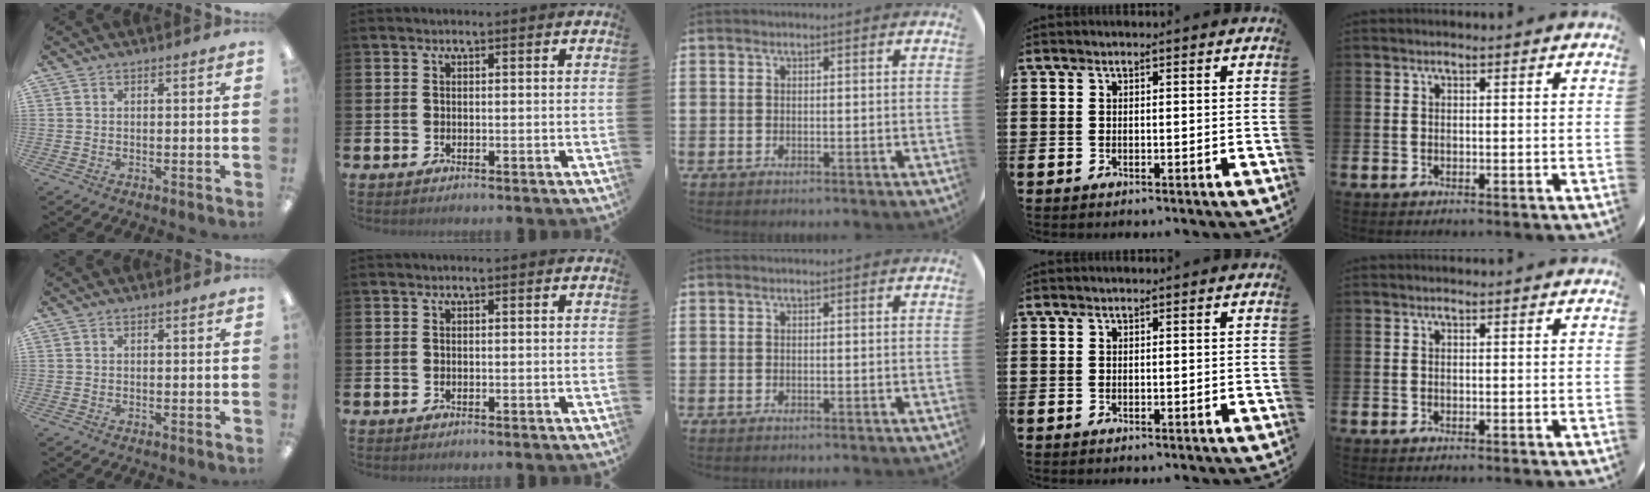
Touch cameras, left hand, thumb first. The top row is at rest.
{}